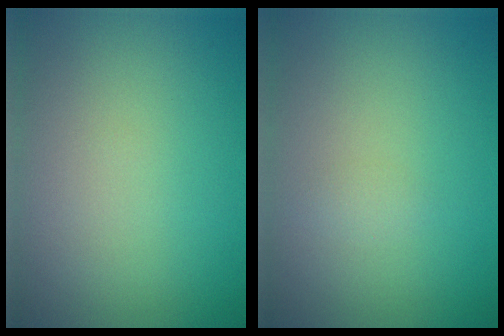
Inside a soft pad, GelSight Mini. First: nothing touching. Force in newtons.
{"total": 0.6, "press": 0.6, "slide": 0.1}